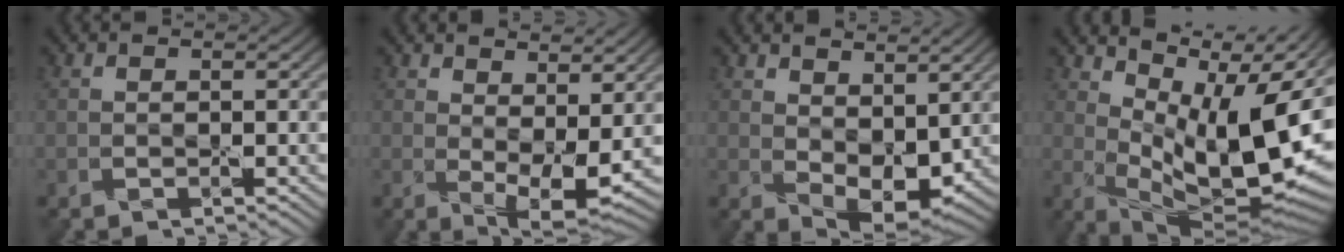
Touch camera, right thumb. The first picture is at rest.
{"total": 6.4, "force": [1.8, 2.8, 5.4], "torque": [-0.096, -0.011, 0.039]}
{"total": 7.3, "force": [2.0, 4.2, 5.6], "torque": [-0.102, -0.013, 0.042]}
{"total": 15.5, "force": [5.2, 5.9, 13.4], "torque": [-0.216, 0.003, 0.106]}